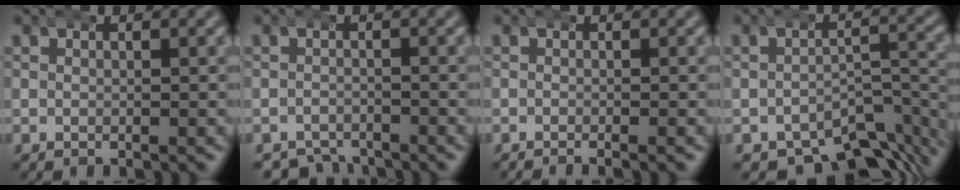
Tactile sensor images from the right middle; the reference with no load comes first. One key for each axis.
{"total": 4.0, "fx": -3.8, "fy": 1.4, "fz": 0.4, "tx": -0.001, "ty": -0.019, "tz": -0.058}
{"total": 1.2, "fx": -1.1, "fy": -0.1, "fz": 0.5, "tx": -0.002, "ty": -0.001, "tz": -0.020}
{"total": 10.7, "fx": -8.4, "fy": 4.4, "fz": 5.0, "tx": -0.038, "ty": -0.014, "tz": -0.120}